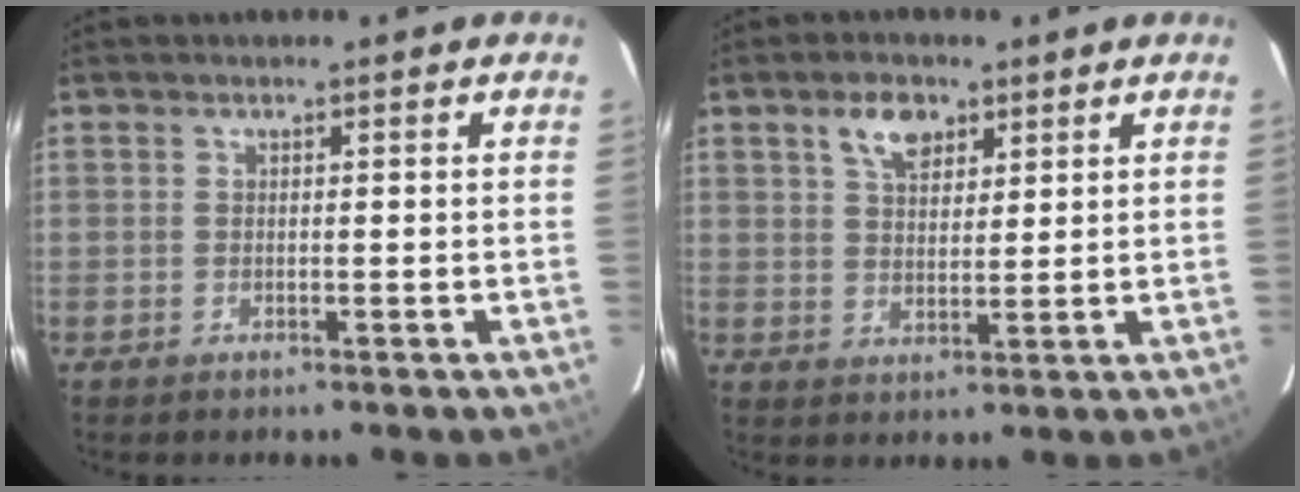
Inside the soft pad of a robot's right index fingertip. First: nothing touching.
{"total": 5.8, "force": [3.4, 3.2, 3.4], "torque": [-0.053, 0.010, 0.062]}